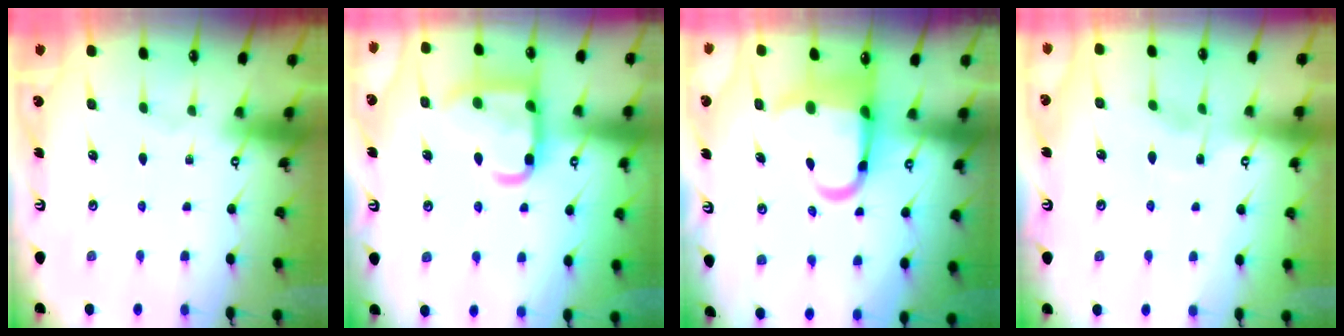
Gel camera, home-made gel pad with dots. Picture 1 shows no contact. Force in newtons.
{"total": 16.8, "press": 16.8, "slide": 1.6}
{"total": 10.7, "press": 10.4, "slide": 2.5}
{"total": 3.6, "press": 3.5, "slide": 0.5}